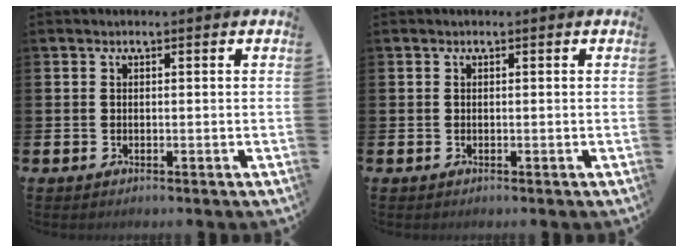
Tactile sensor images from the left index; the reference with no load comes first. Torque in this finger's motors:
{"motor_torque": [0.00, 0.00, -0.02, 0.00]}